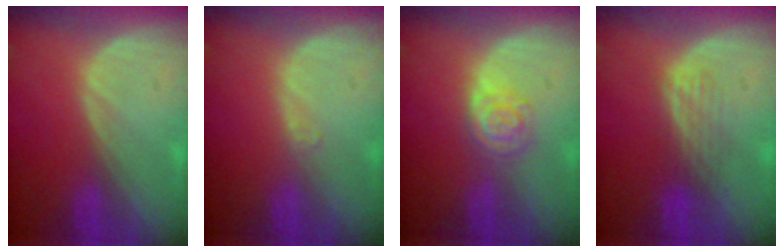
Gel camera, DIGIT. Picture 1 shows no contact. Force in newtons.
{"total": 0.6, "press": 0.5, "slide": 0.4}
{"total": 4.2, "press": 3.8, "slide": 1.8}
{"total": 3.4, "press": 3.0, "slide": 1.6}